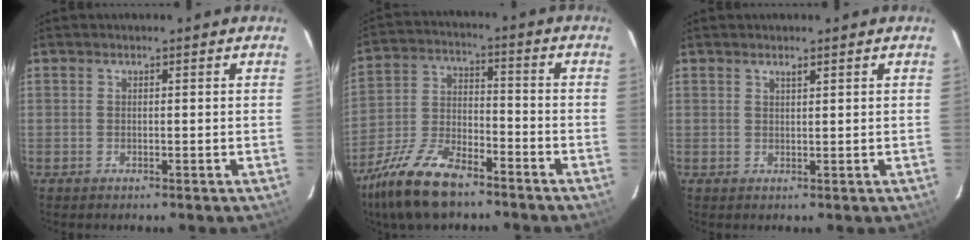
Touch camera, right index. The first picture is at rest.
{"total": 15.2, "force": [-11.0, 6.0, 8.6], "torque": [-0.196, -0.012, -0.209]}
{"total": 1.0, "force": [0.8, 0.2, 0.6], "torque": [-0.010, 0.002, 0.014]}